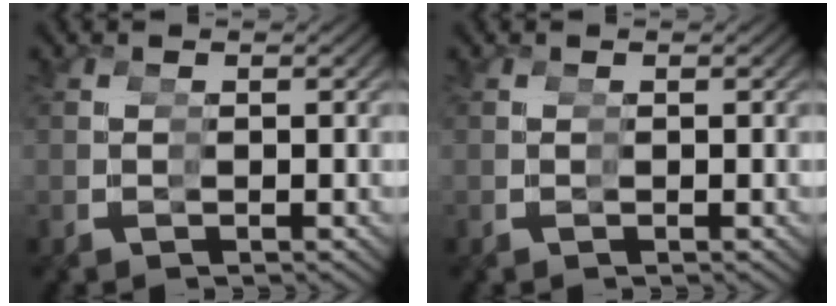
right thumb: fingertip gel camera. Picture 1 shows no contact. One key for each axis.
{"total": 1.1, "fx": 0.2, "fy": -1.0, "fz": -0.5, "tx": 0.015, "ty": -0.001, "tz": 0.007}